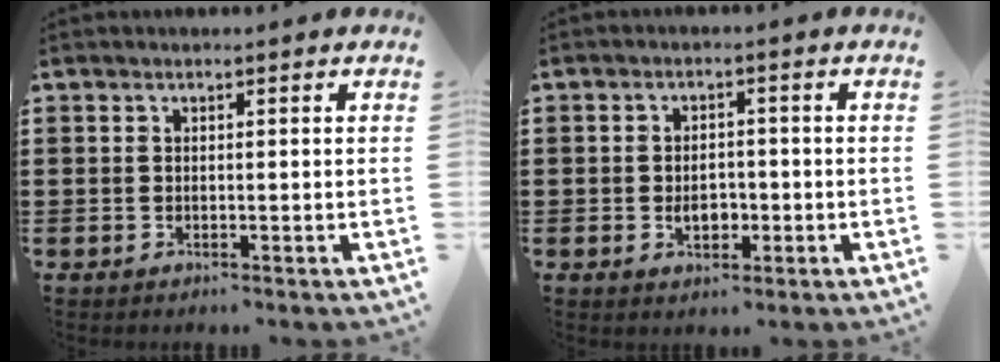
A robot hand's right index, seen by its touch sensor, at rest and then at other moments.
{"total": 3.5, "force": [-0.8, 2.2, 2.6], "torque": [-0.042, -0.001, -0.016]}